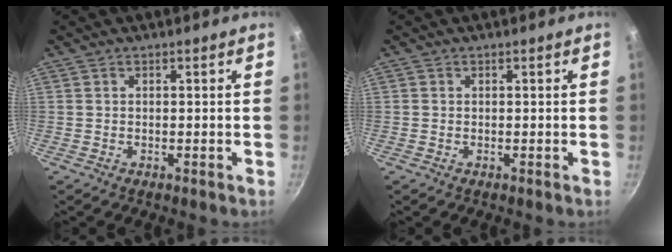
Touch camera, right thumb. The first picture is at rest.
{"total": 0.0}